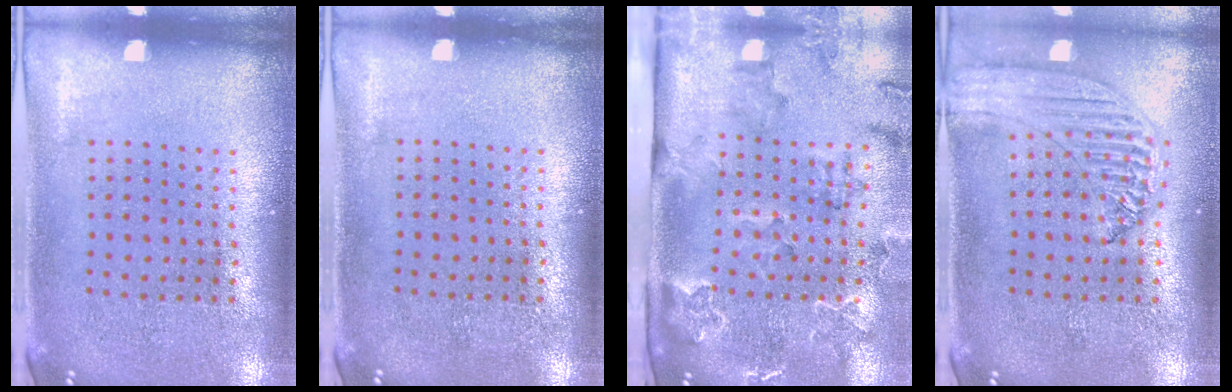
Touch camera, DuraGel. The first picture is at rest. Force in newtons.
{"total": 0.0}
{"total": 2.3, "press": 2.3, "slide": 0.4}
{"total": 1.3, "press": 1.2, "slide": 0.2}